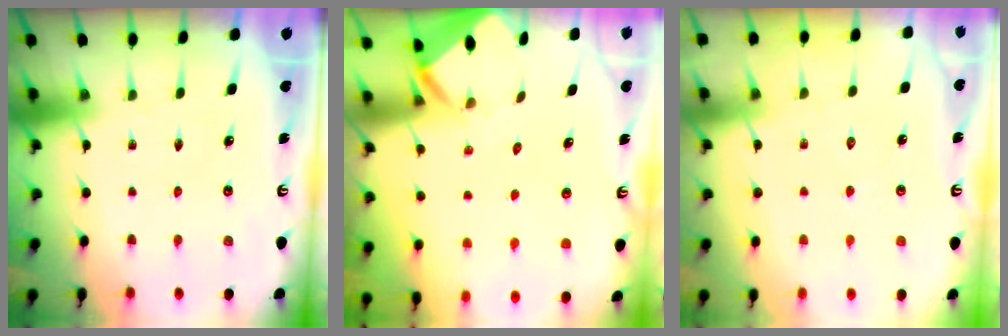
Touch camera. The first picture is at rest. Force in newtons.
{"total": 2.3, "press": 2.3, "slide": 0.2}
{"total": 2.9, "press": 2.8, "slide": 0.3}